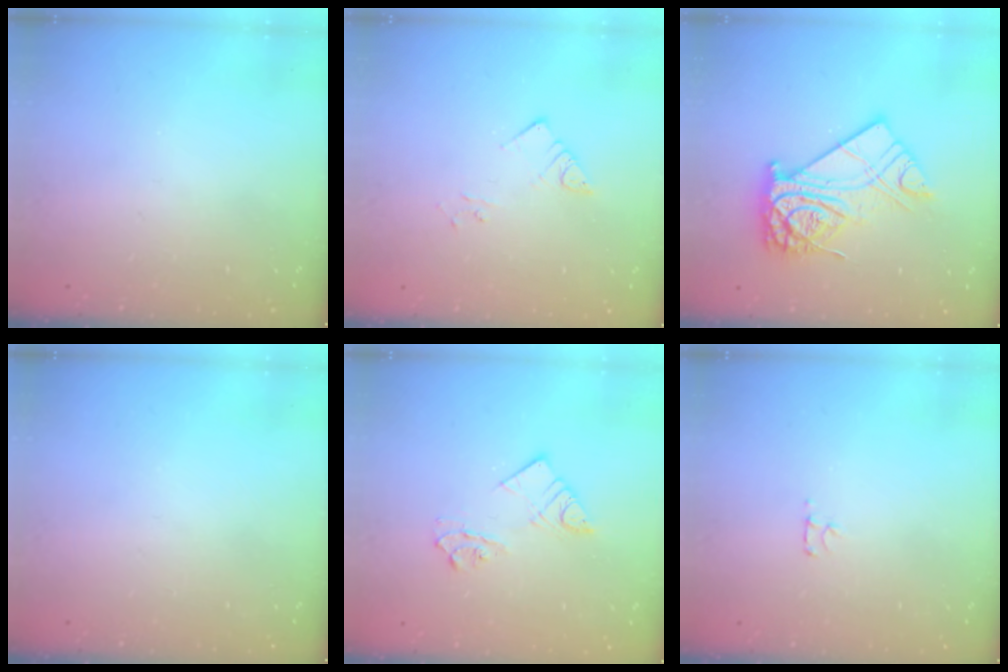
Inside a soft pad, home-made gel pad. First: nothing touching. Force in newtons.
{"total": 3.7, "press": 3.7, "slide": 0.2}
{"total": 15.8, "press": 15.7, "slide": 1.3}
{"total": 0.0}
{"total": 7.1, "press": 7.1, "slide": 0.2}
{"total": 3.1, "press": 3.1, "slide": 0.4}